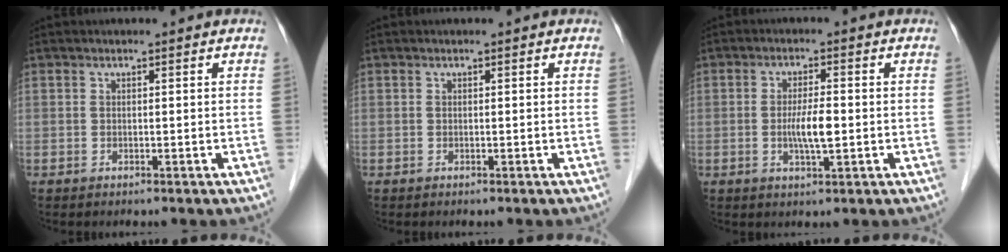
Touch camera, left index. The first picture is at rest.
{"total": 0.0}
{"total": 4.4, "force": [-0.6, 0.7, 4.3], "torque": [-0.086, -0.005, -0.009]}